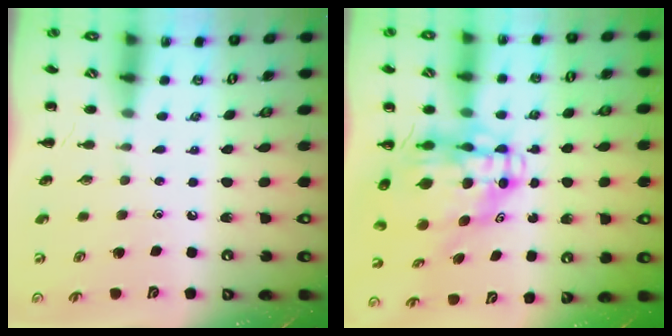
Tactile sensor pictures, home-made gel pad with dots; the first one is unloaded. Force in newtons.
{"total": 11.2, "press": 10.7, "slide": 3.2}